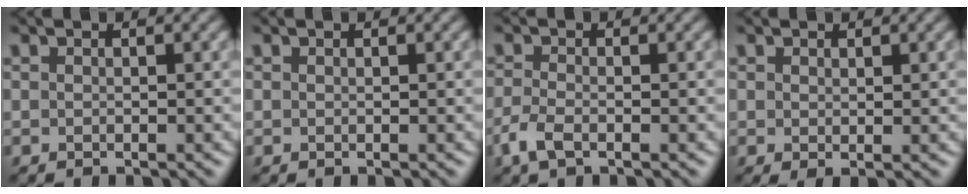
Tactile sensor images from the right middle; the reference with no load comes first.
{"total": 0.0}
{"total": 2.4, "force": [-1.3, 1.0, 1.7], "torque": [-0.046, -0.003, -0.034]}
{"total": 0.9, "force": [0.3, 0.3, 0.8], "torque": [-0.018, 0.000, 0.006]}